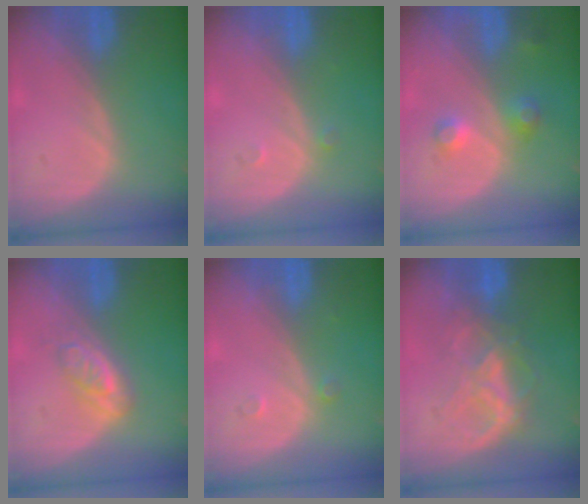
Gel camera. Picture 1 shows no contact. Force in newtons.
{"total": 0.9, "press": 0.7, "slide": 0.5}
{"total": 3.6, "press": 3.4, "slide": 1.1}
{"total": 3.8, "press": 3.8, "slide": 0.1}
{"total": 1.2, "press": 1.0, "slide": 0.7}
{"total": 6.4, "press": 6.4, "slide": 0.7}